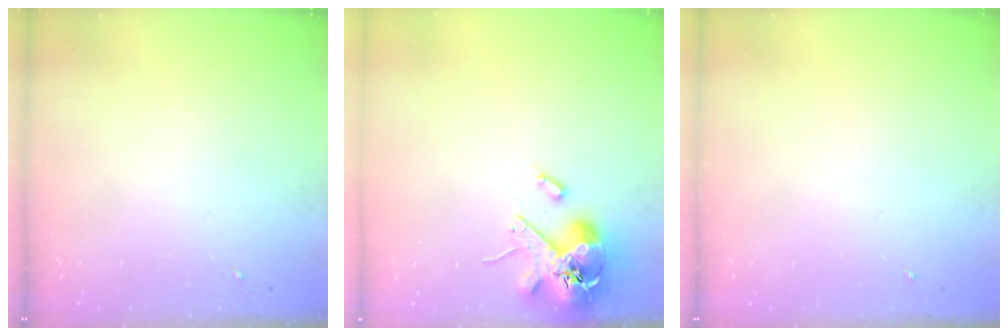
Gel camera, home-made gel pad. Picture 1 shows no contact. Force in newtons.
{"total": 12.7, "press": 12.6, "slide": 1.9}
{"total": 0.0}